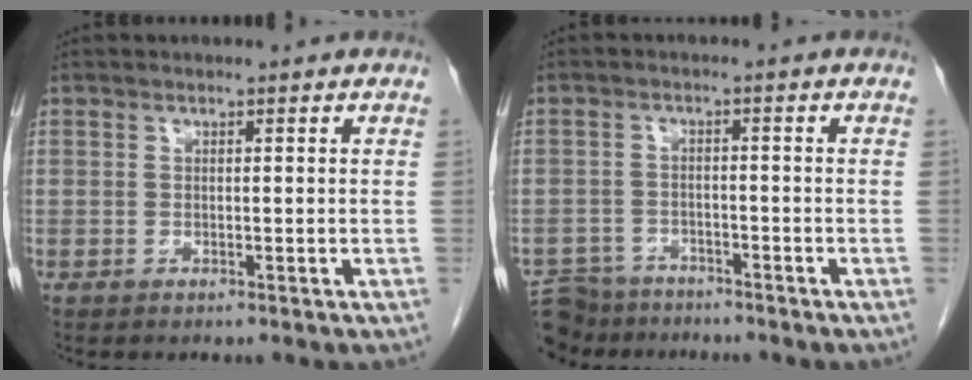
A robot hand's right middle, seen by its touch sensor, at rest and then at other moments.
{"total": 7.0, "force": [-6.2, 3.3, 0.3], "torque": [-0.007, 0.003, -0.101]}